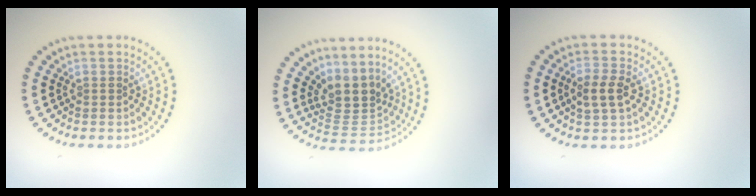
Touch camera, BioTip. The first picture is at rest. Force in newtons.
{"total": 3.4, "press": 2.4, "slide": 2.3}
{"total": 2.5, "press": 2.5, "slide": 0.6}